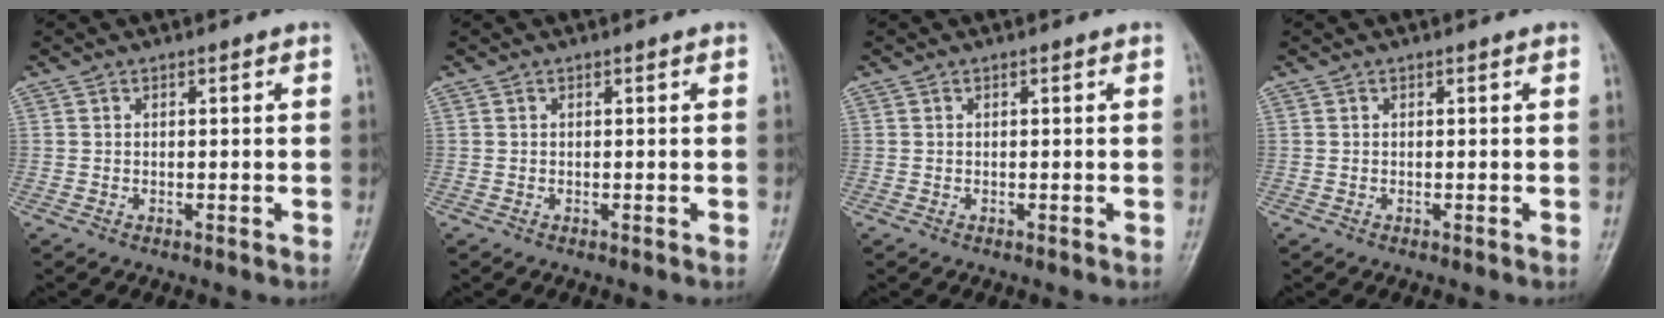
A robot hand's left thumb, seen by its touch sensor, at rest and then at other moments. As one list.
[{"total": 0.0}, {"total": 0.0}, {"total": 0.0}]